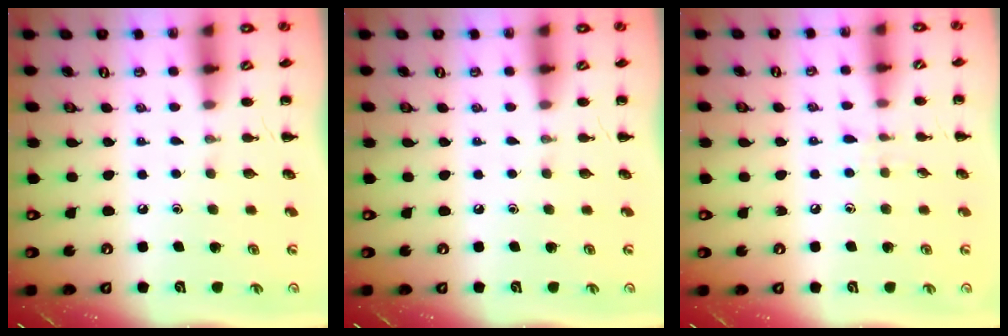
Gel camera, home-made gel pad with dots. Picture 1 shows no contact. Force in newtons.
{"total": 0.0}
{"total": 4.8, "press": 4.4, "slide": 1.8}